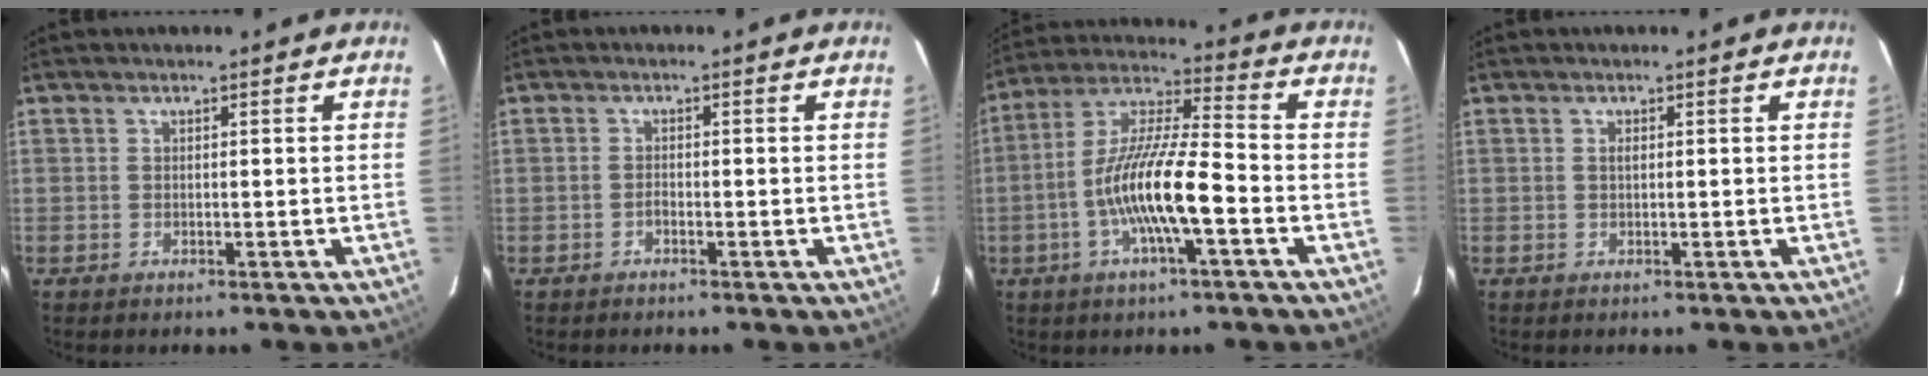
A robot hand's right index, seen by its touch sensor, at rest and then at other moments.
{"total": 0.9, "force": [-0.6, 0.5, 0.5], "torque": [-0.010, 0.003, -0.013]}
{"total": 14.4, "force": [-4.5, 2.1, 13.5], "torque": [-0.262, 0.002, -0.091]}
{"total": 0.6, "force": [0.1, 0.3, 0.5], "torque": [-0.010, 0.002, 0.001]}